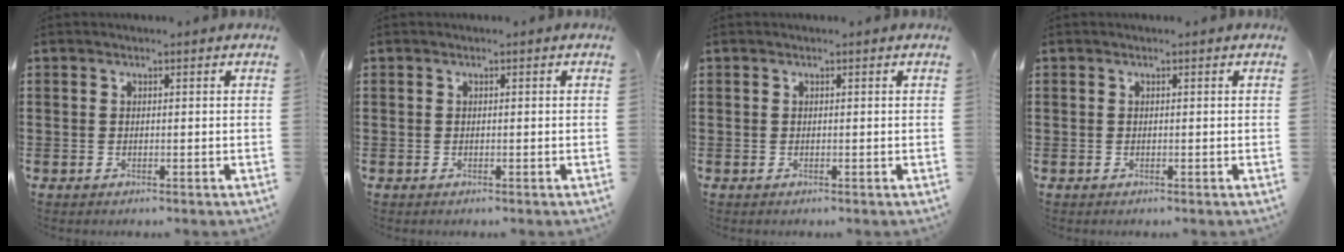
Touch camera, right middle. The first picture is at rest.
{"total": 0.0}
{"total": 0.0}
{"total": 0.0}